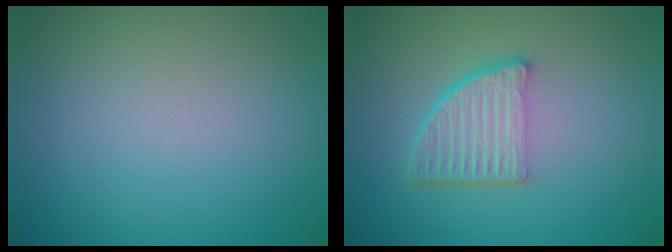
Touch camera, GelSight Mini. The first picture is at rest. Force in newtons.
{"total": 4.8, "press": 3.4, "slide": 3.5}